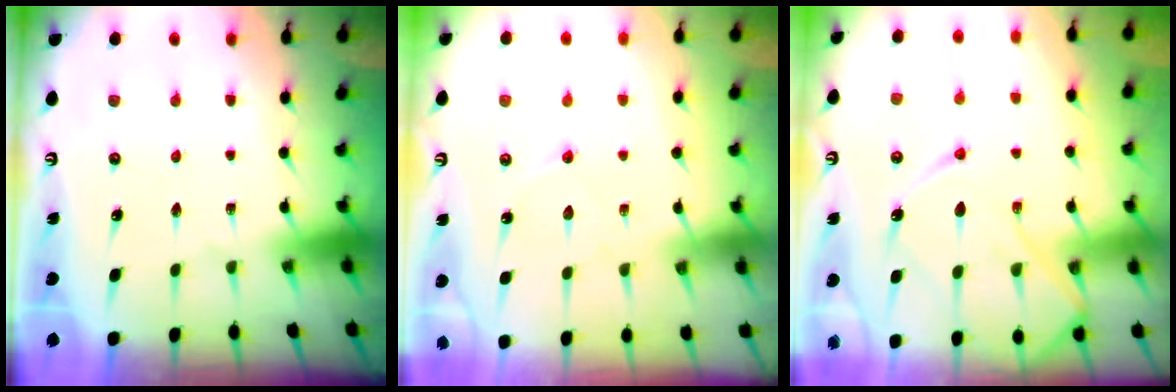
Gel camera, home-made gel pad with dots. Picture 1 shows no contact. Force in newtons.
{"total": 4.5, "press": 4.5, "slide": 0.6}
{"total": 11.9, "press": 11.9, "slide": 1.3}